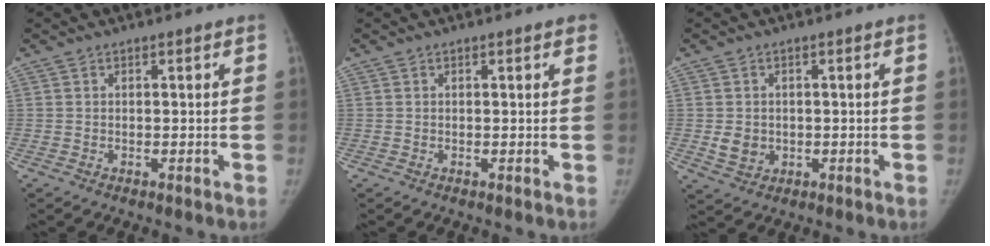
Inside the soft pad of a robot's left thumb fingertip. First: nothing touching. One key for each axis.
{"total": 1.1, "fx": 0.7, "fy": 0.3, "fz": 0.8, "tx": -0.008, "ty": 0.001, "tz": 0.005}
{"total": 3.8, "fx": -0.3, "fy": 3.3, "fz": 1.9, "tx": -0.018, "ty": 0.000, "tz": 0.005}